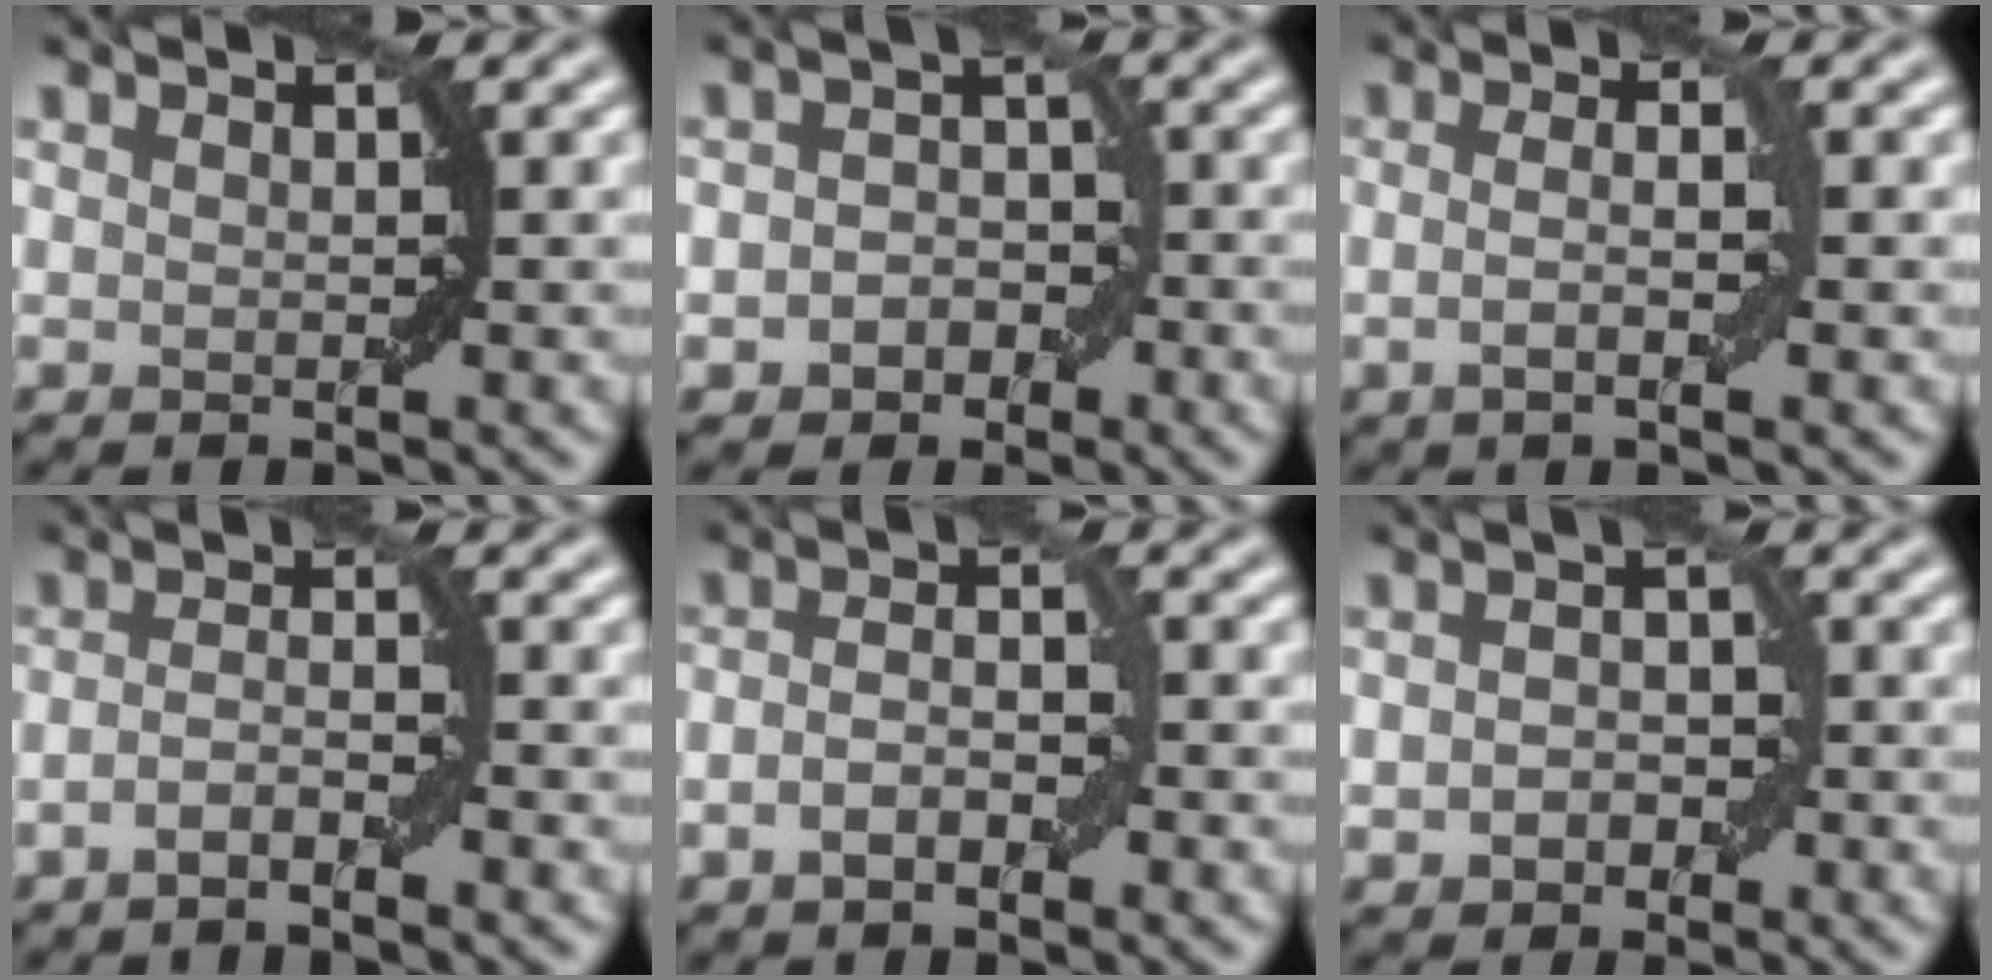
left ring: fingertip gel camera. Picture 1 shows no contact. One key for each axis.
{"total": 3.0, "fx": -1.2, "fy": 2.4, "fz": 1.4, "tx": -0.012, "ty": 0.002, "tz": -0.022}
{"total": 2.9, "fx": -0.3, "fy": 0.6, "fz": 2.9, "tx": -0.052, "ty": -0.006, "tz": -0.006}
{"total": 2.3, "fx": -1.2, "fy": 0.4, "fz": 1.9, "tx": -0.035, "ty": 0.008, "tz": -0.027}
{"total": 2.9, "fx": -1.1, "fy": 1.3, "fz": 2.4, "tx": -0.047, "ty": 0.001, "tz": -0.024}
{"total": 2.6, "fx": -0.6, "fy": 1.9, "fz": 1.7, "tx": -0.023, "ty": 0.001, "tz": -0.012}